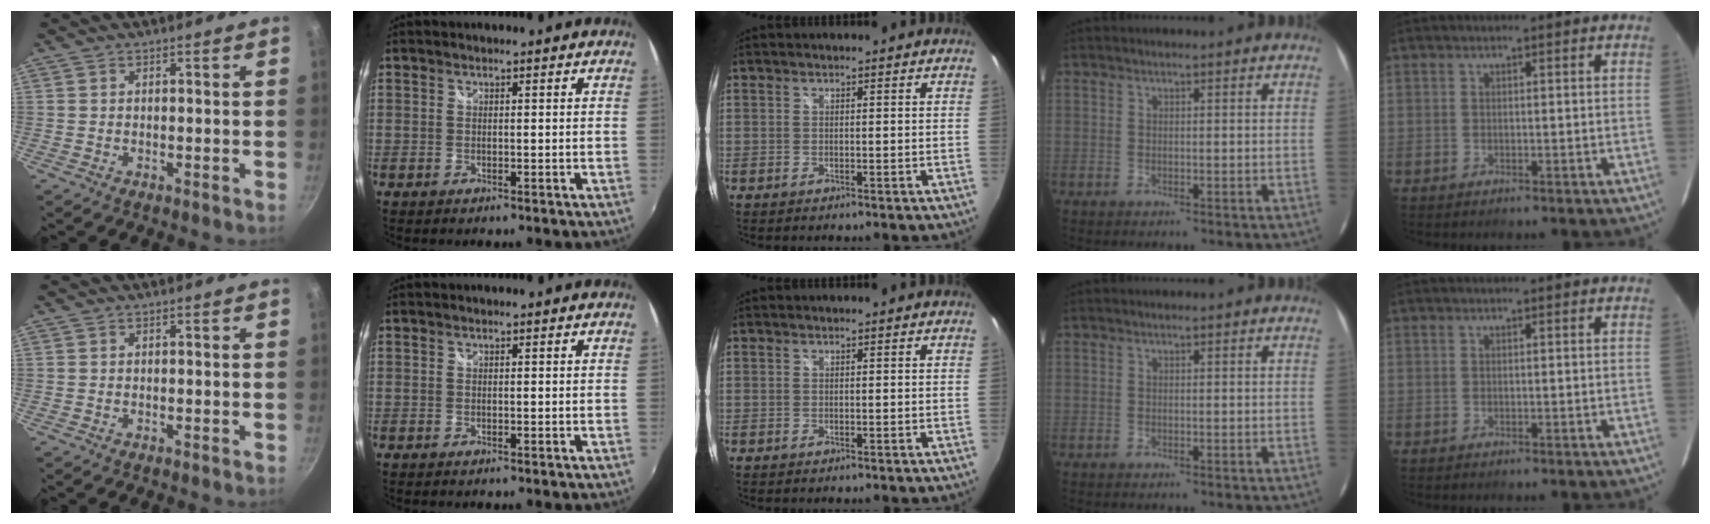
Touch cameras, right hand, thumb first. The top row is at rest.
{}